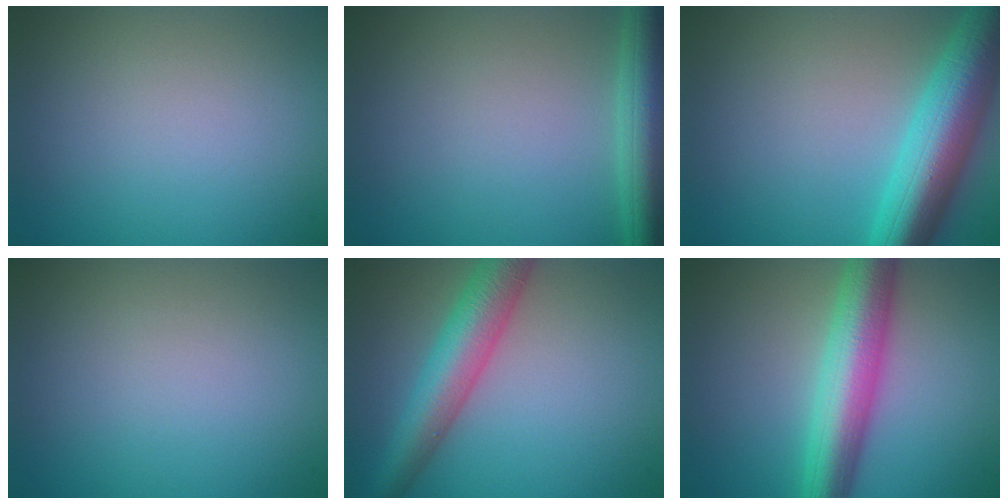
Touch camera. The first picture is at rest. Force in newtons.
{"total": 4.9, "press": 4.9, "slide": 0.3}
{"total": 9.3, "press": 9.3, "slide": 0.2}
{"total": 0.0}
{"total": 6.4, "press": 6.4, "slide": 0.2}
{"total": 7.4, "press": 7.4, "slide": 0.2}